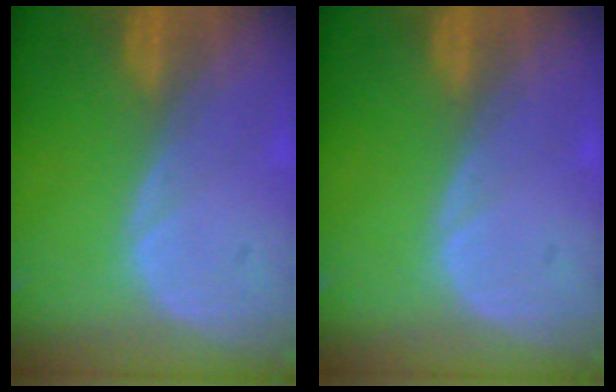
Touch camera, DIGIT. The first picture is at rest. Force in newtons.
{"total": 0.0}